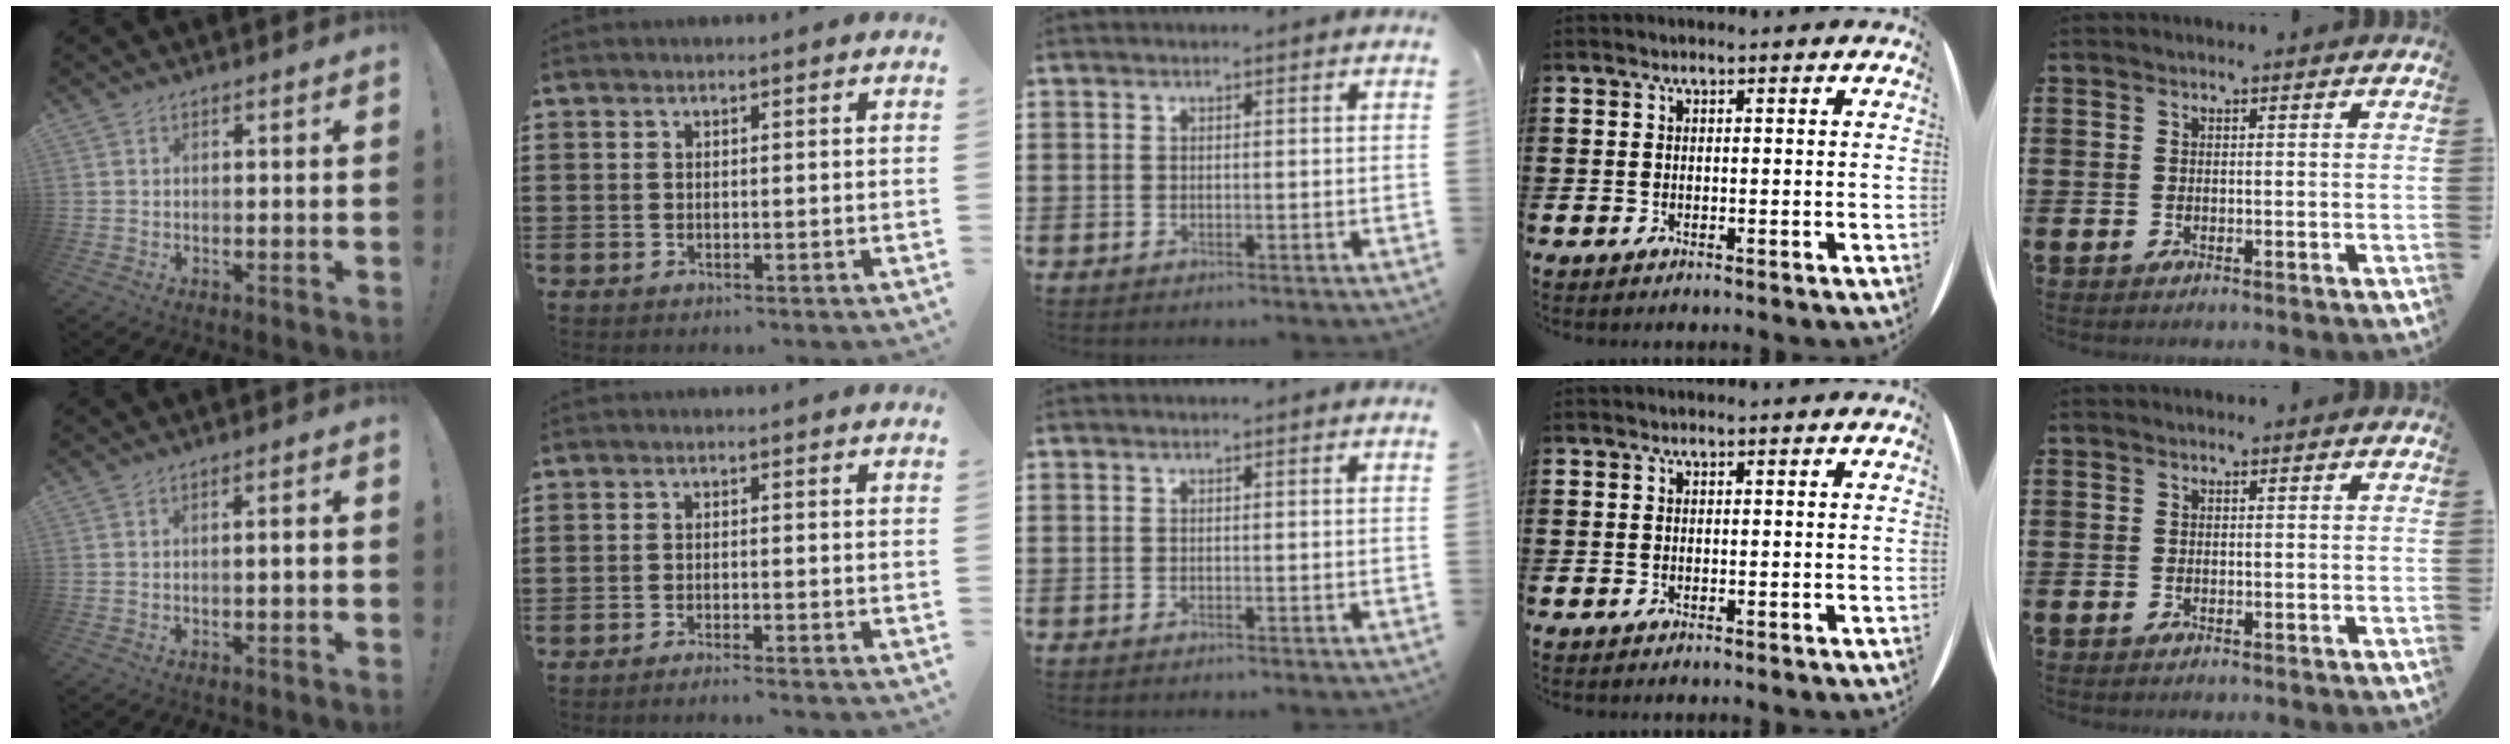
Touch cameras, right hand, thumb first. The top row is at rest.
{"thumb": {"total": 2.1, "force": [-0.7, 0.0, 2.0], "torque": [-0.038, 0.004, -0.014]}, "index": {"total": 1.4, "force": [-1.3, -0.2, 0.3], "torque": [-0.005, 0.001, -0.026]}}